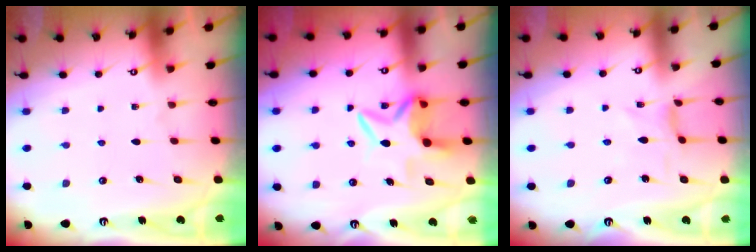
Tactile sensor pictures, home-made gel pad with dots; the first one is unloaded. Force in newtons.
{"total": 7.3, "press": 7.3, "slide": 1.0}
{"total": 0.0}